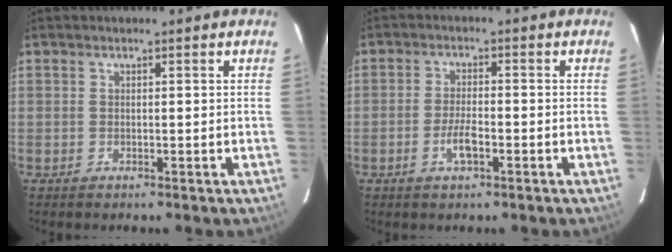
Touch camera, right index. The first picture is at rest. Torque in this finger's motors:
{"motor_torque": [0.74, -0.04, 0.34, 0.06]}